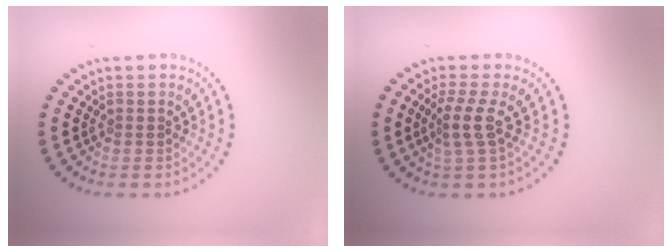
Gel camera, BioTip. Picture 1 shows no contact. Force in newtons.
{"total": 2.2, "press": 1.4, "slide": 1.7}